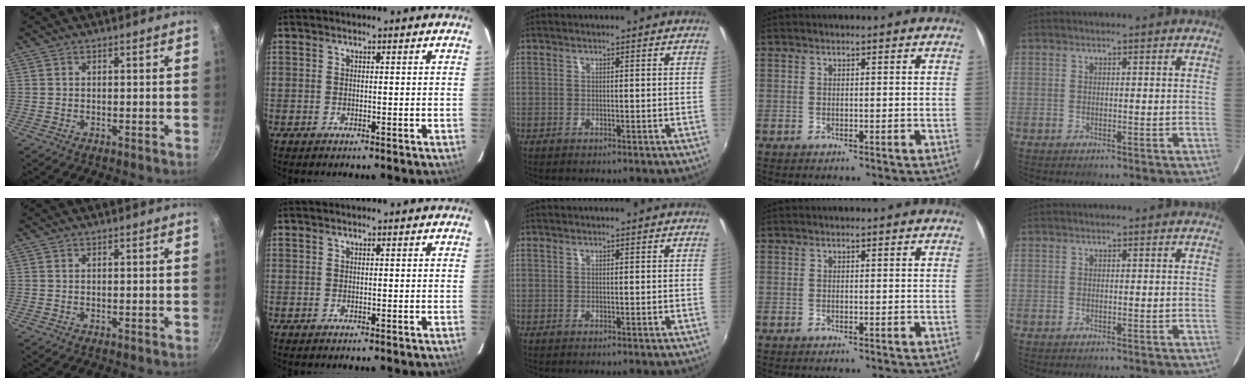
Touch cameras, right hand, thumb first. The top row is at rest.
{}